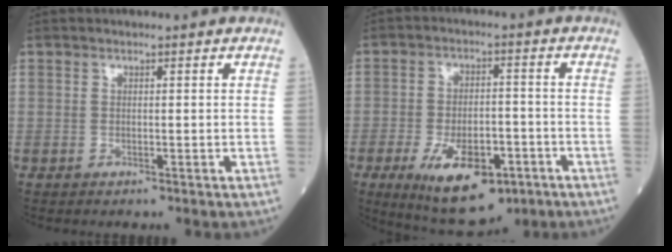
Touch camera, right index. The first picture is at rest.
{"total": 12.3, "force": [-5.9, 5.2, 9.4], "torque": [-0.162, -0.015, -0.084]}